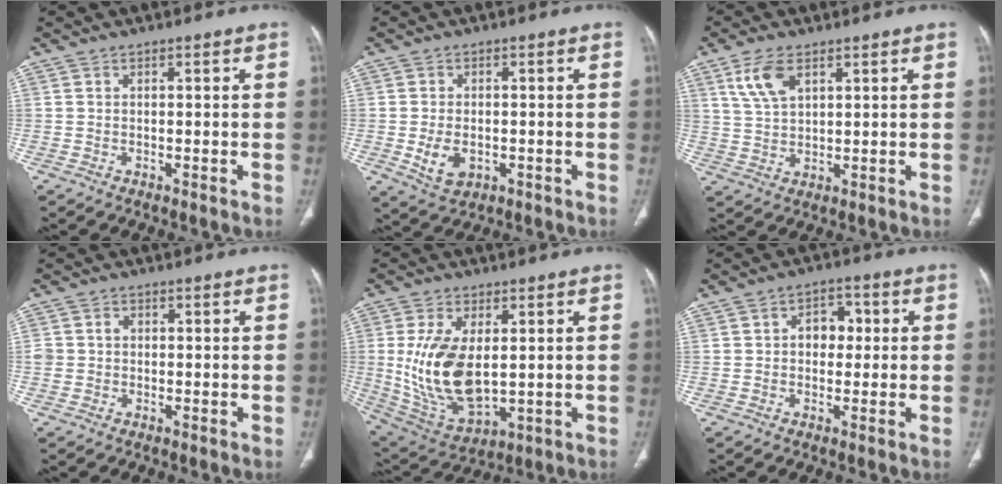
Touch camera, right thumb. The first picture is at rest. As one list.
[{"total": 5.4, "force": [-1.3, 3.6, 3.9], "torque": [-0.065, -0.002, -0.011]}, {"total": 6.6, "force": [3.5, 3.3, 4.6], "torque": [-0.090, -0.009, 0.075]}, {"total": 2.8, "force": [0.1, 2.6, 1.1], "torque": [-0.012, 0.010, 0.008]}, {"total": 16.0, "force": [1.2, 8.7, 13.4], "torque": [-0.255, -0.016, 0.045]}, {"total": 5.2, "force": [0.5, 3.9, 3.5], "torque": [-0.024, 0.013, 0.001]}]